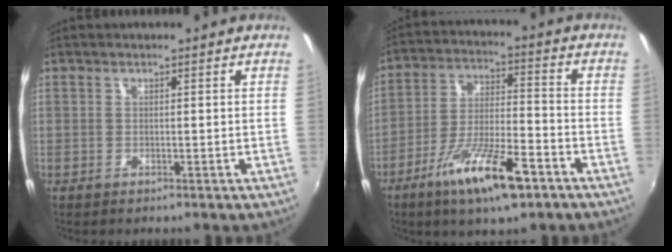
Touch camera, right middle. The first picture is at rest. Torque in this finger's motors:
{"motor_torque": [1.11, -1.02, 0.38, 0.13]}